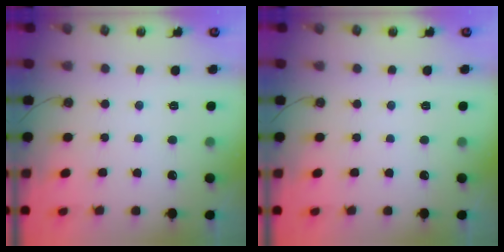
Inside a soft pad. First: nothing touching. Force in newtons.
{"total": 0.0}